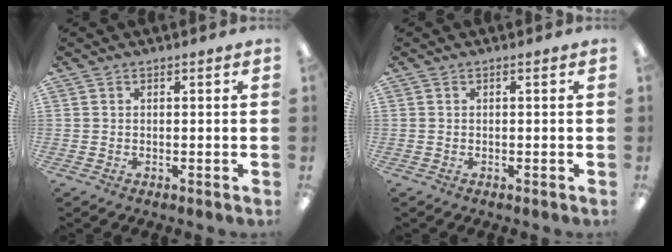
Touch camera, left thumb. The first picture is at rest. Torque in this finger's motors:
{"motor_torque": [-0.01, -0.01, 0.07, -0.03, 0.00]}